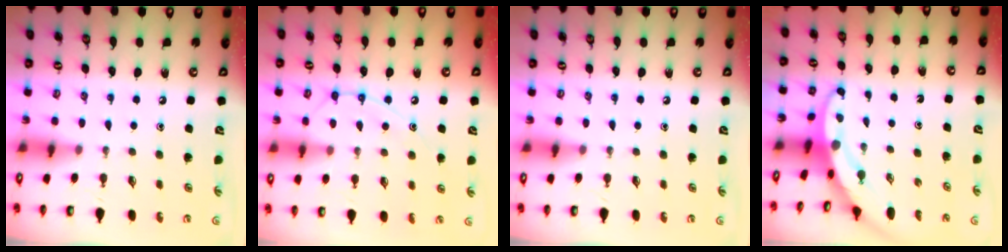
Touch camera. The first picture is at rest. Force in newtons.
{"total": 10.5, "press": 10.5, "slide": 0.8}
{"total": 0.0}
{"total": 3.2, "press": 3.2, "slide": 0.3}